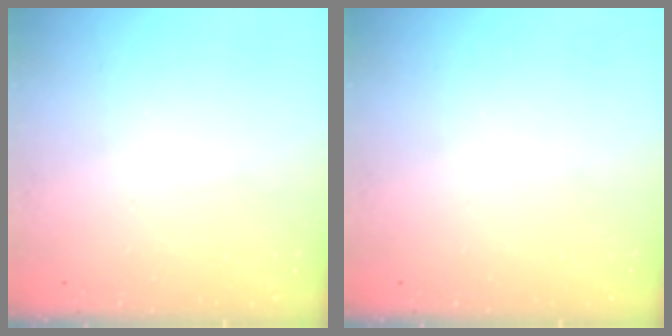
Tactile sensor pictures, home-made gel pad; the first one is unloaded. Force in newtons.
{"total": 0.0}